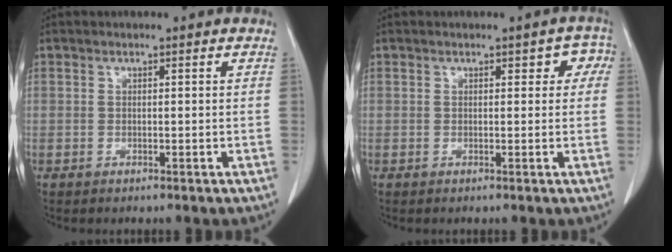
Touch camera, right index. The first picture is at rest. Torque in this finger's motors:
{"motor_torque": [0.09, 0.12, 0.04, 0.00]}